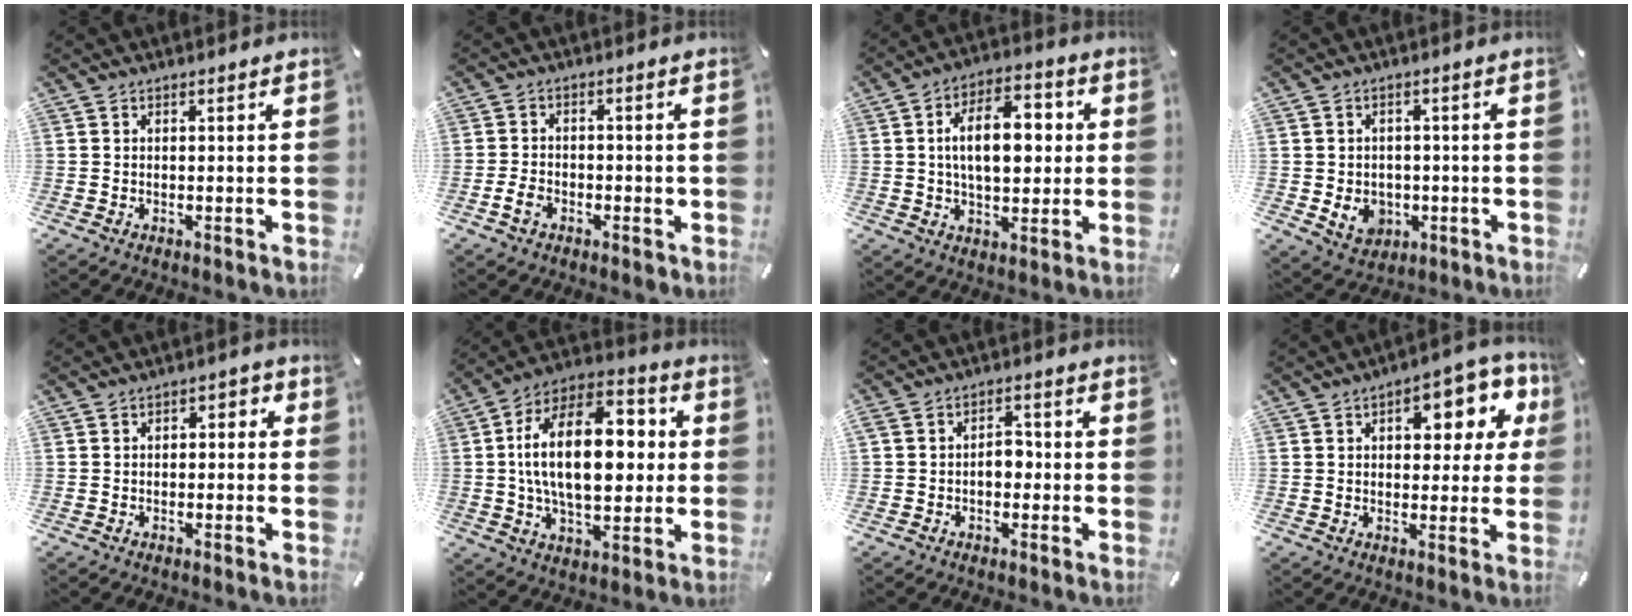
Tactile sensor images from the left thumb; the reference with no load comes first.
{"total": 4.3, "force": [-1.8, 2.8, 2.8], "torque": [-0.051, 0.008, -0.031]}
{"total": 13.5, "force": [1.4, 7.9, 10.8], "torque": [-0.176, 0.004, 0.019]}
{"total": 6.2, "force": [-1.3, 5.5, 2.5], "torque": [-0.033, 0.004, -0.022]}
{"total": 2.3, "force": [-1.5, 1.4, 1.1], "torque": [-0.021, 0.015, -0.032]}
{"total": 22.3, "force": [2.0, 12.8, 18.1], "torque": [-0.321, 0.001, 0.023]}
{"total": 4.7, "force": [-1.1, 3.2, 3.3], "torque": [-0.059, 0.014, -0.023]}
{"total": 11.4, "force": [3.9, 6.6, 8.5], "torque": [-0.099, -0.017, 0.060]}